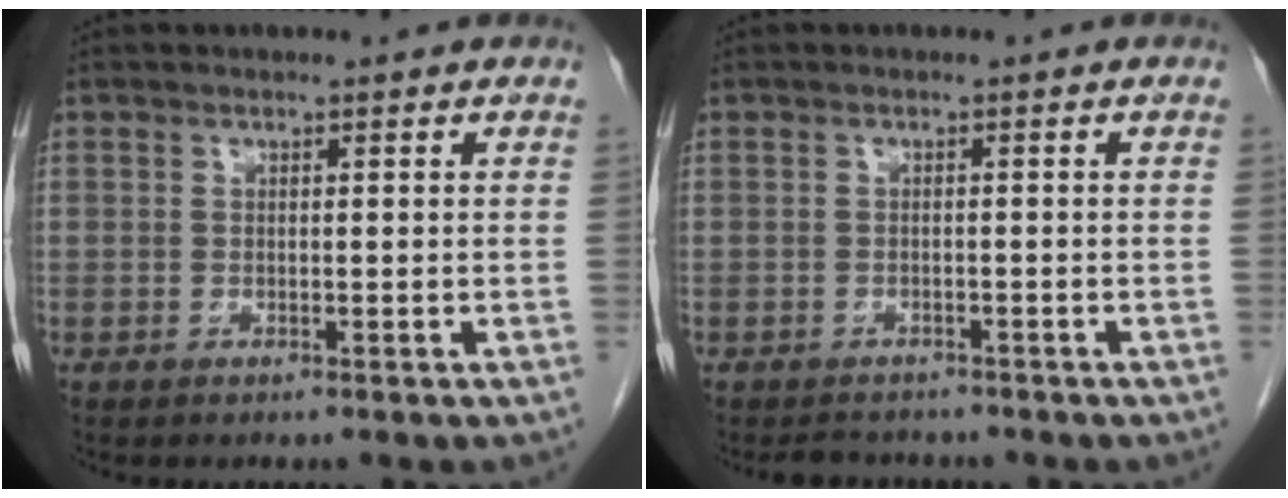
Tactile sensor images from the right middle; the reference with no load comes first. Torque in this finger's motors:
{"motor_torque": [0.01, 0.01, 0.00, 0.00]}